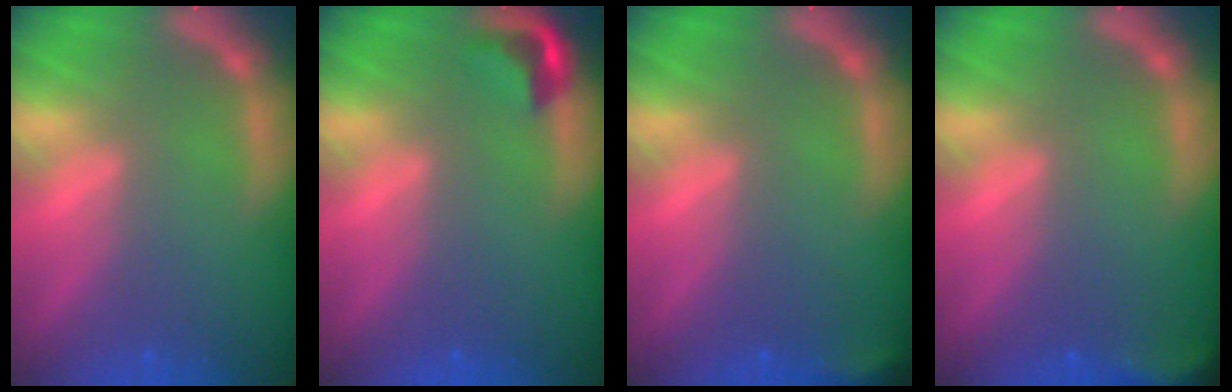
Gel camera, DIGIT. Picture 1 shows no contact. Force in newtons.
{"total": 2.4}
{"total": 1.9}
{"total": 4.0}